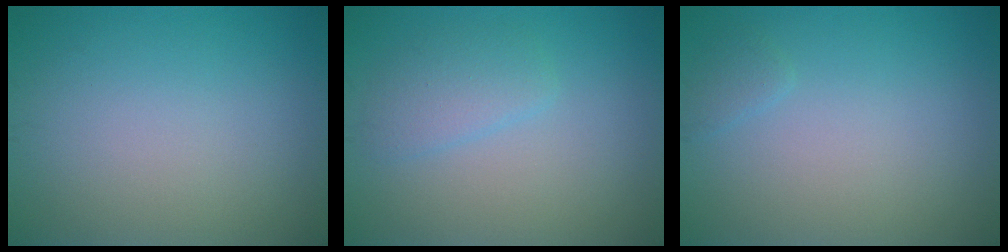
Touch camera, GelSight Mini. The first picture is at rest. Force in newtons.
{"total": 2.1, "press": 2.1, "slide": 0.2}
{"total": 0.8, "press": 0.8, "slide": 0.1}